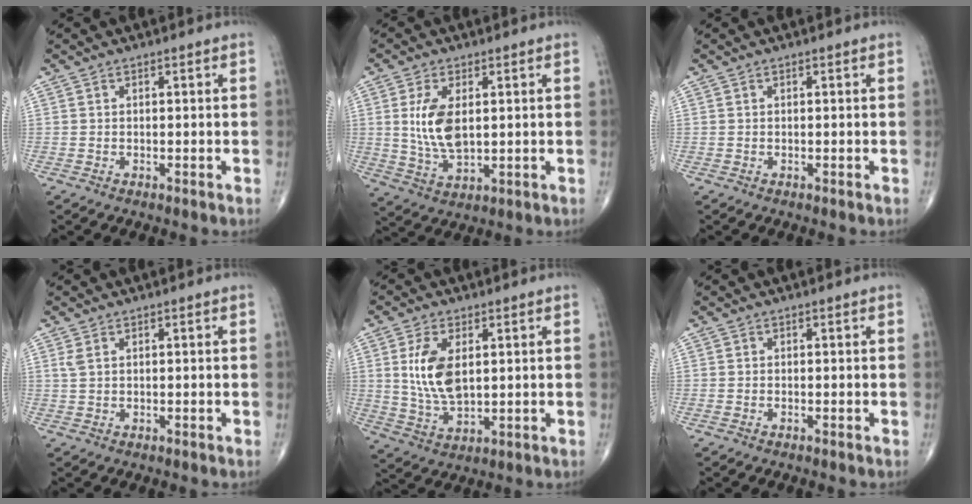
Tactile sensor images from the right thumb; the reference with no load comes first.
{"total": 8.8, "force": [1.5, 4.4, 7.4], "torque": [-0.146, -0.014, 0.037]}
{"total": 0.0}
{"total": 1.5, "force": [0.7, 0.7, 1.1], "torque": [-0.028, 0.008, 0.023]}
{"total": 9.7, "force": [2.1, 5.1, 8.0], "torque": [-0.153, -0.014, 0.048]}
{"total": 0.0}